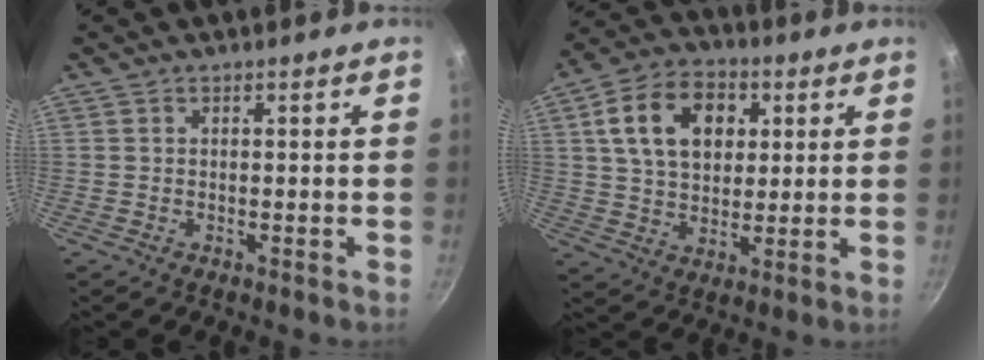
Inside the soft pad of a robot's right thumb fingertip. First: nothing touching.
{"total": 14.9, "force": [4.2, 10.5, 9.7], "torque": [-0.140, 0.004, 0.064]}